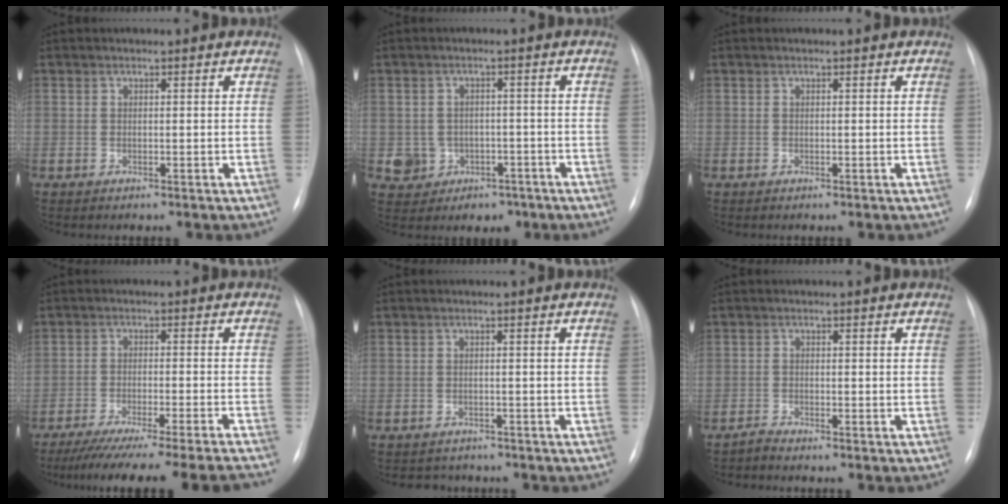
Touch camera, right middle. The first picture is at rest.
{"total": 6.0, "force": [-2.2, 5.5, 1.2], "torque": [-0.020, 0.015, -0.018]}
{"total": 0.0}
{"total": 18.5, "force": [-16.5, -1.7, 8.1], "torque": [-0.097, -0.051, -0.238]}
{"total": 2.5, "force": [-2.2, 1.2, -0.5], "torque": [0.002, 0.004, -0.031]}
{"total": 1.0, "force": [-1.0, -0.3, 0.0], "torque": [-0.005, -0.007, -0.019]}